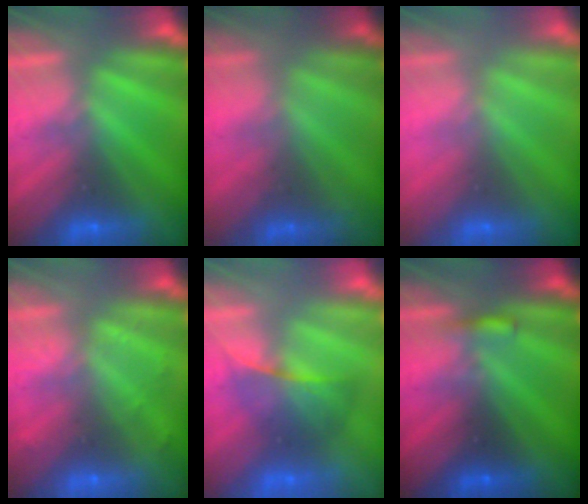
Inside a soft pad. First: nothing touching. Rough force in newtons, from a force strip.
{"total": 1.6}
{"total": 2.7}
{"total": 2.1}
{"total": 2.1}
{"total": 3.5}